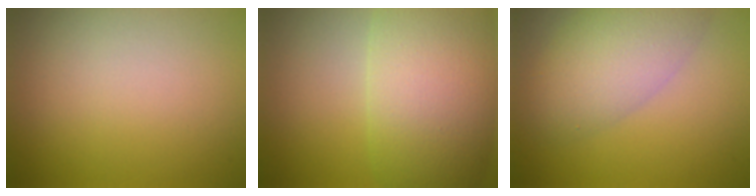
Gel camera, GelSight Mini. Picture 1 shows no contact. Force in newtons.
{"total": 12.1, "press": 12.0, "slide": 0.8}
{"total": 5.7, "press": 5.7, "slide": 0.3}